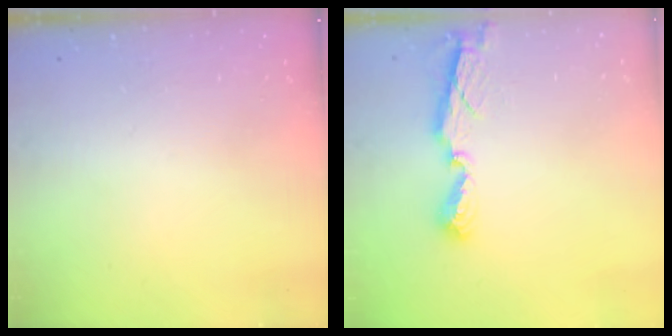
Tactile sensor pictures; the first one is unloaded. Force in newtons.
{"total": 7.8, "press": 7.8, "slide": 0.5}